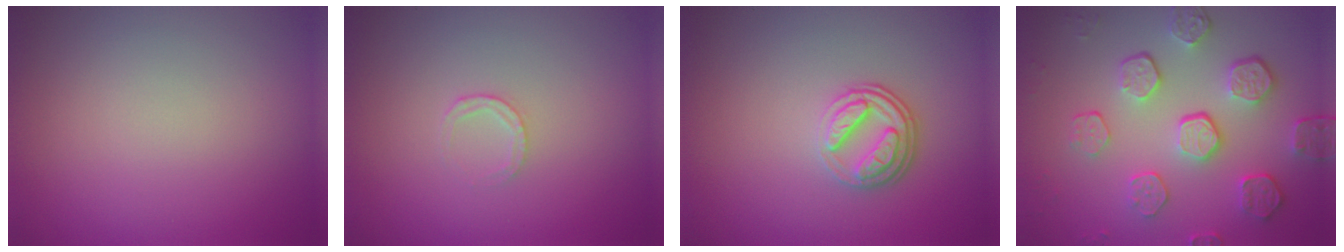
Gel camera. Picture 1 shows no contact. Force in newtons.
{"total": 1.3, "press": 1.3, "slide": 0.2}
{"total": 3.0, "press": 2.3, "slide": 1.9}
{"total": 5.7, "press": 4.1, "slide": 3.9}